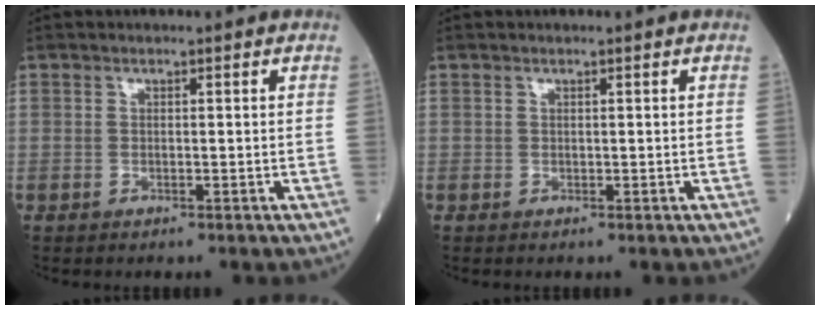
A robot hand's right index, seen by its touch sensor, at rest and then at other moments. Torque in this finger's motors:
{"motor_torque": [0.00, 0.00, 0.00, 0.00]}